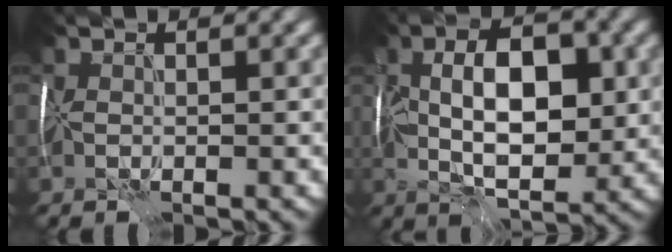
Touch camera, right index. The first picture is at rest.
{"total": 7.9, "force": [0.1, 3.5, 7.1], "torque": [-0.113, 0.003, -0.001]}